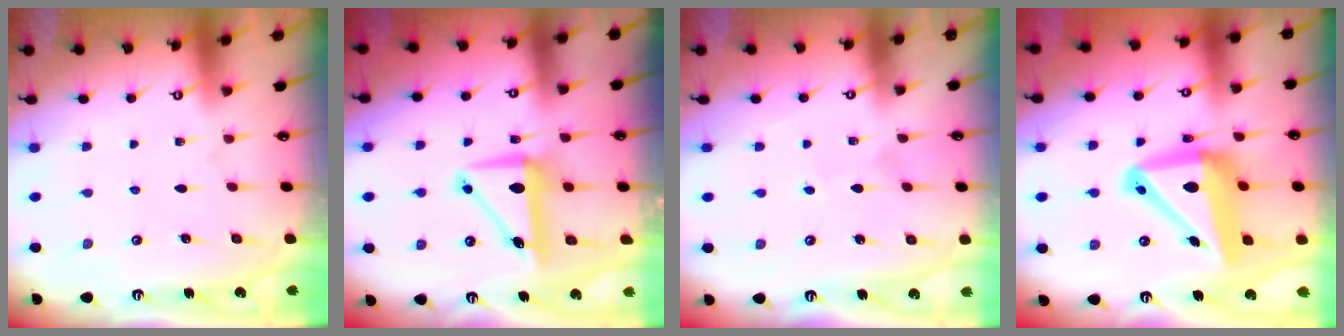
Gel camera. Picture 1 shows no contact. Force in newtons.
{"total": 9.2, "press": 9.1, "slide": 1.5}
{"total": 1.5, "press": 1.4, "slide": 0.1}
{"total": 15.7, "press": 15.4, "slide": 3.0}